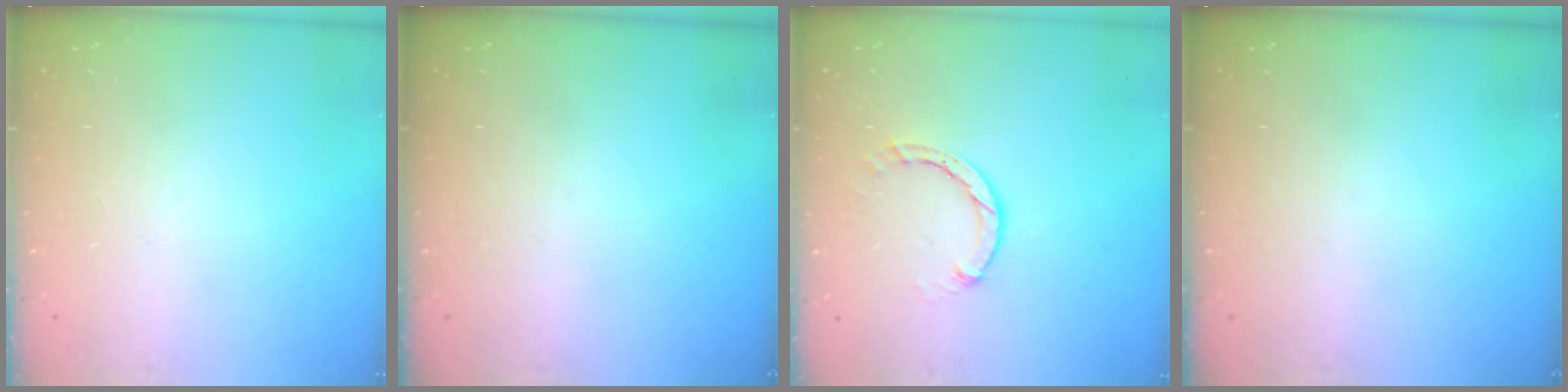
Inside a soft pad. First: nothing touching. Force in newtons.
{"total": 0.0}
{"total": 3.5, "press": 3.5, "slide": 0.3}
{"total": 0.0}